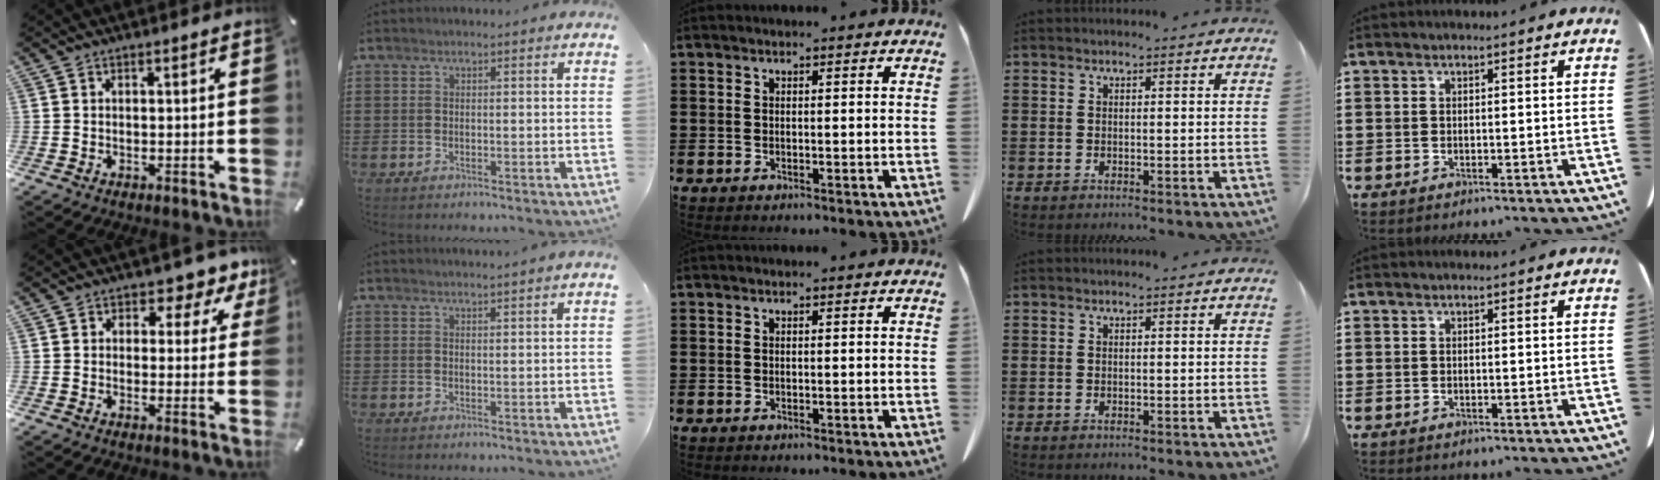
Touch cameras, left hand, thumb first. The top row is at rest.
{"thumb": {"total": 4.9, "force": [1.6, 3.9, 2.3], "torque": [-0.020, -0.011, 0.018]}, "index": {"total": 1.0, "force": [0.9, -0.3, 0.3], "torque": [-0.005, -0.005, 0.018]}}